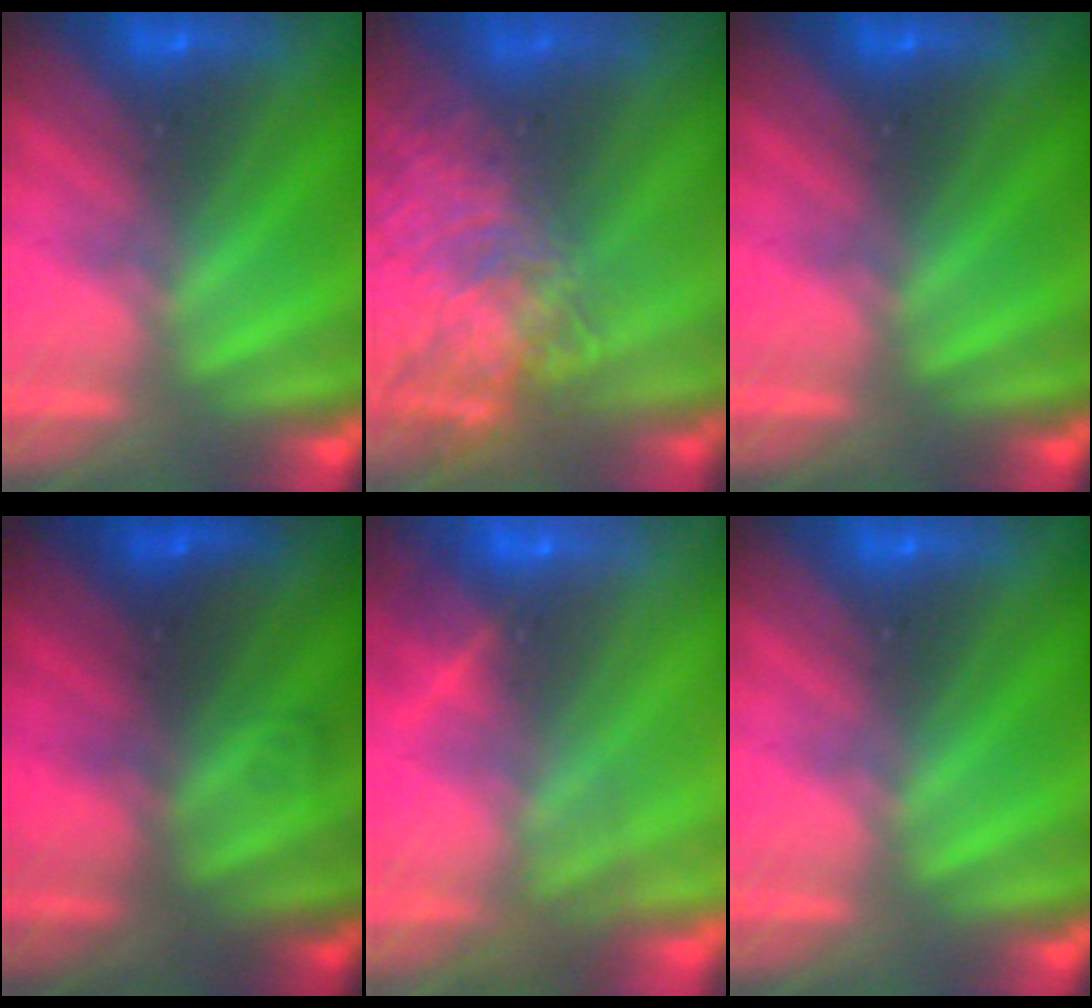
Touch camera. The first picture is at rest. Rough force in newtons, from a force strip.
{"total": 11.5}
{"total": 0.0}
{"total": 1.7}
{"total": 9.6}
{"total": 0.0}